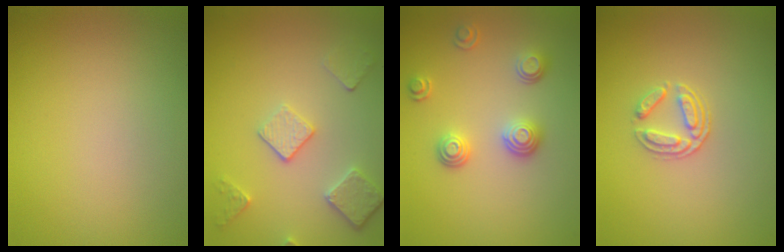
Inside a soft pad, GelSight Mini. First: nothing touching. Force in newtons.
{"total": 3.6, "press": 3.0, "slide": 2.1}
{"total": 3.1, "press": 2.6, "slide": 1.8}
{"total": 2.0, "press": 1.4, "slide": 1.4}